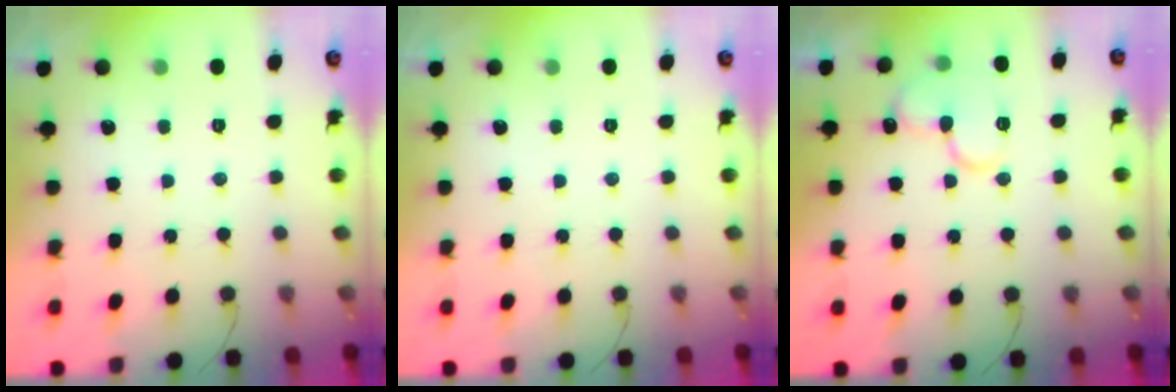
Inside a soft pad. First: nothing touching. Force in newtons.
{"total": 0.0}
{"total": 13.1, "press": 13.0, "slide": 1.8}